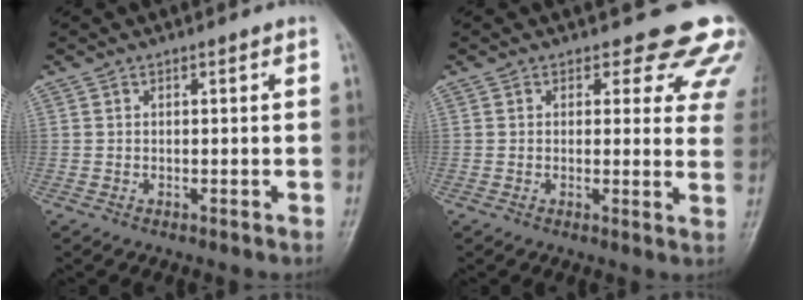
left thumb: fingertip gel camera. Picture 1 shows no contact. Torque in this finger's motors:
{"motor_torque": [0.55, 0.41, 0.44, -0.17, 0.13]}